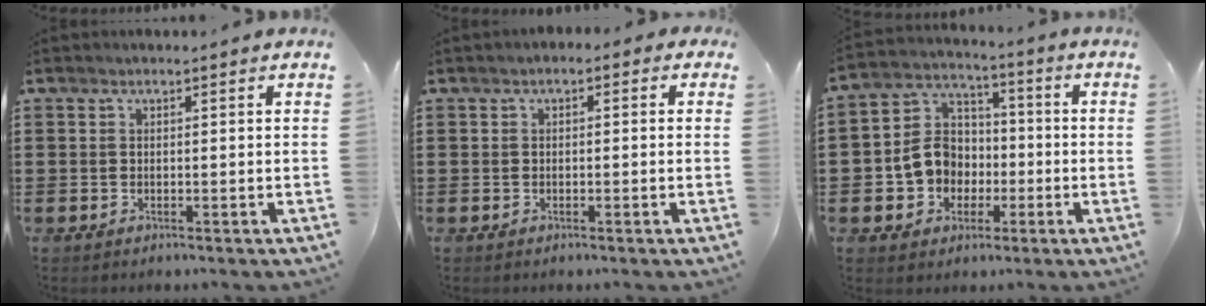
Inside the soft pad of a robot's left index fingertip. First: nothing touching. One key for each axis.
{"total": 1.1, "fx": -0.7, "fy": 0.7, "fz": 0.5, "tx": -0.014, "ty": 0.005, "tz": -0.017}
{"total": 8.5, "fx": -1.8, "fy": 7.6, "fz": 3.2, "tx": -0.099, "ty": 0.022, "tz": -0.034}